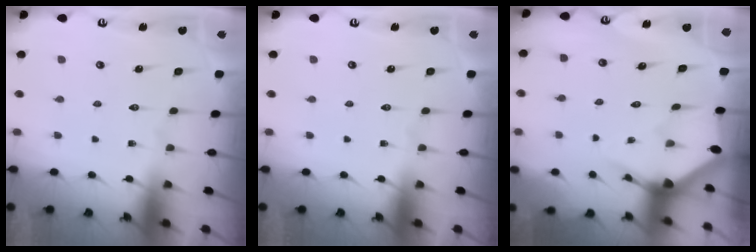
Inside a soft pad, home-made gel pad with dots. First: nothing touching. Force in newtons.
{"total": 0.0}
{"total": 3.1, "press": 3.1, "slide": 0.2}